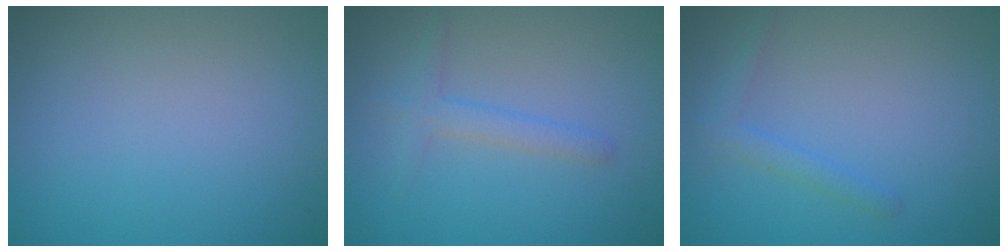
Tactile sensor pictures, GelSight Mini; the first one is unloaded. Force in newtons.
{"total": 1.8, "press": 1.8, "slide": 0.1}
{"total": 1.4, "press": 1.4, "slide": 0.1}